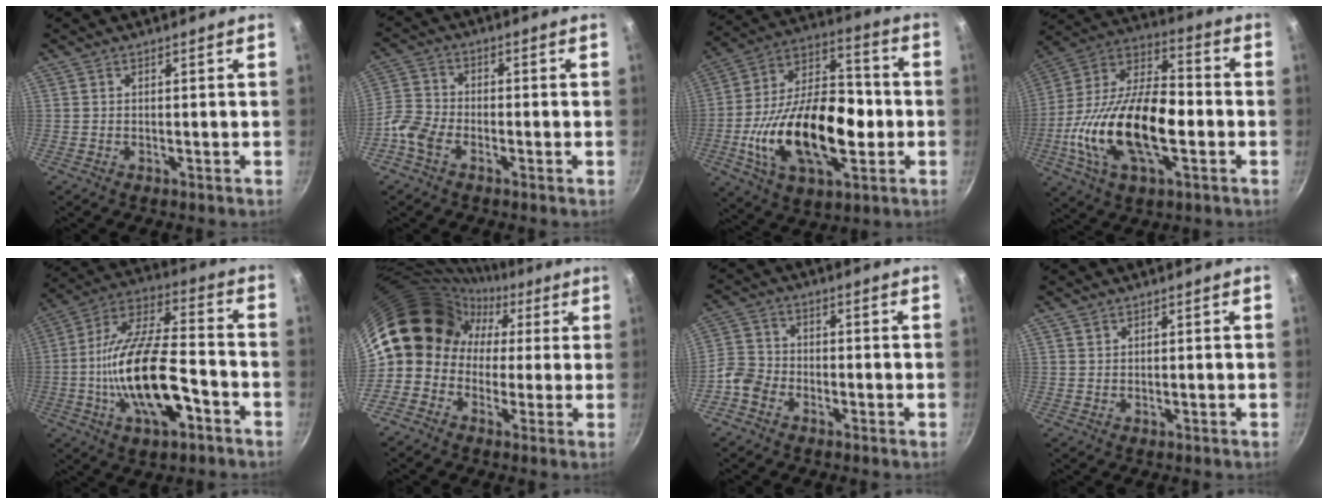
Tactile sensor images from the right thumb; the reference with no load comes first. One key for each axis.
{"total": 5.7, "fx": -3.3, "fy": 3.4, "fz": 3.1, "tx": -0.068, "ty": 0.027, "tz": -0.081}
{"total": 25.5, "fx": -4.9, "fy": 14.2, "fz": 20.6, "tx": -0.335, "ty": 0.035, "tz": -0.084}
{"total": 23.9, "fx": -4.9, "fy": 12.1, "fz": 20.0, "tx": -0.361, "ty": 0.039, "tz": -0.100}
{"total": 20.5, "fx": -6.4, "fy": 8.6, "fz": 17.5, "tx": -0.305, "ty": 0.039, "tz": -0.121}
{"total": 14.2, "fx": 0.4, "fy": 12.9, "fz": 5.9, "tx": -0.048, "ty": 0.048, "tz": -0.017}
{"total": 4.9, "fx": -2.8, "fy": 3.6, "fz": 1.8, "tx": -0.023, "ty": 0.029, "tz": -0.067}
{"total": 1.0, "fx": 0.7, "fy": 0.7, "fz": 0.1, "tx": 0.001, "ty": -0.001, "tz": 0.013}